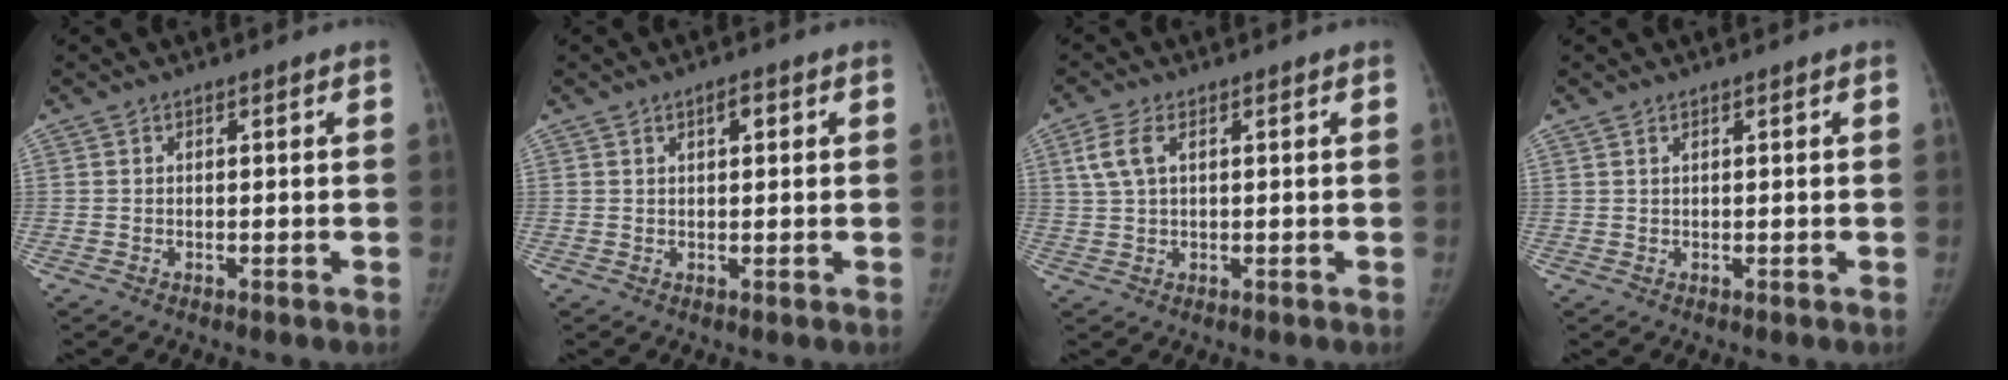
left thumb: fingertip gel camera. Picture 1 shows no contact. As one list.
[{"total": 2.1, "force": [0.9, 0.9, 1.6], "torque": [-0.020, 0.000, 0.013]}, {"total": 4.2, "force": [1.4, 2.2, 3.3], "torque": [-0.085, 0.009, 0.031]}, {"total": 0.0}]